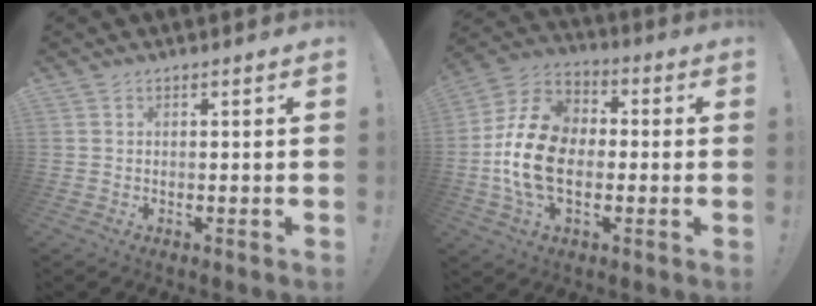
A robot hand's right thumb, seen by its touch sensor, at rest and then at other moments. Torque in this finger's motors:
{"motor_torque": [1.86, 2.23, 0.55, -0.17, 0.11]}